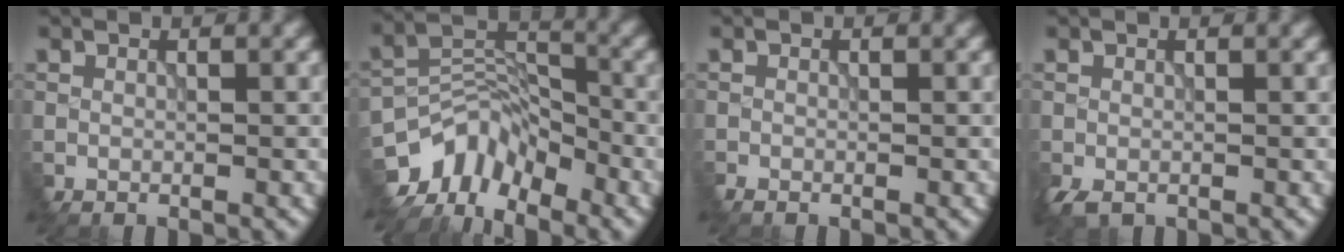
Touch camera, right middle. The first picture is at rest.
{"total": 6.5, "force": [-5.4, 3.2, 1.5], "torque": [-0.006, 0.000, -0.114]}
{"total": 0.6, "force": [-0.6, 0.0, 0.0], "torque": [-0.002, -0.001, -0.013]}
{"total": 1.2, "force": [-0.5, 0.8, 0.6], "torque": [-0.022, -0.002, -0.013]}